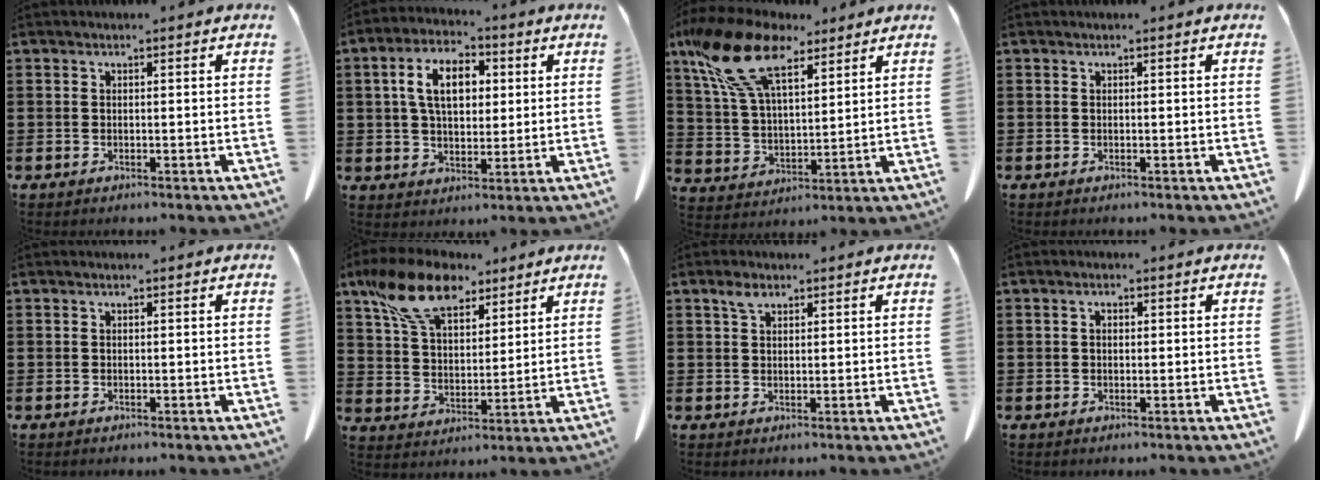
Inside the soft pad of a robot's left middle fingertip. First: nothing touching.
{"total": 8.7, "force": [2.5, 5.1, 6.6], "torque": [-0.136, 0.016, 0.042]}
{"total": 14.8, "force": [9.6, 6.3, 9.4], "torque": [-0.221, -0.016, 0.174]}
{"total": 0.0}
{"total": 0.0}
{"total": 12.3, "force": [8.7, 5.5, 6.7], "torque": [-0.157, -0.011, 0.167]}
{"total": 2.3, "force": [1.4, 1.1, 1.4], "torque": [-0.033, 0.002, 0.028]}
{"total": 1.3, "force": [0.3, 0.7, 1.1], "torque": [-0.024, 0.005, 0.006]}